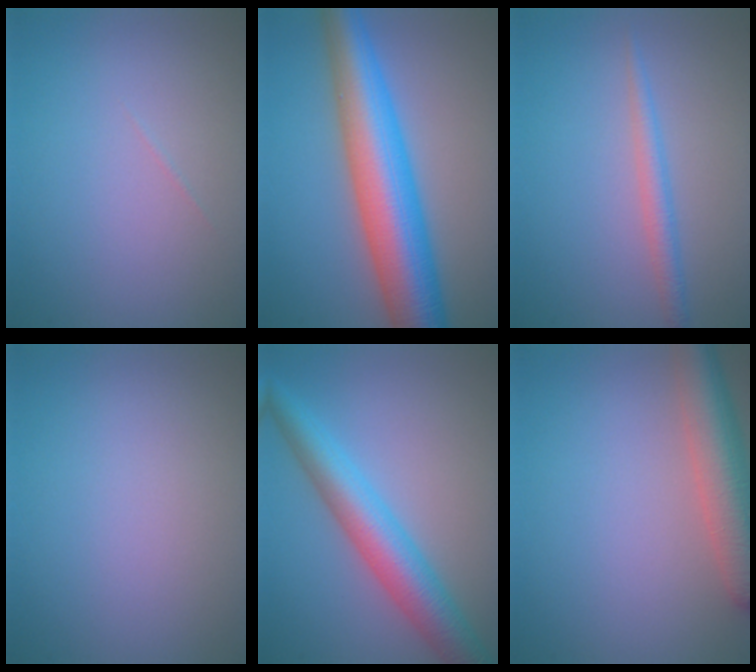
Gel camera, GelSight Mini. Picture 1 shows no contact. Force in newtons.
{"total": 10.5, "press": 10.5, "slide": 0.2}
{"total": 1.8, "press": 1.8, "slide": 0.0}
{"total": 0.0}
{"total": 5.9, "press": 5.9, "slide": 0.1}
{"total": 5.7, "press": 5.6, "slide": 0.3}